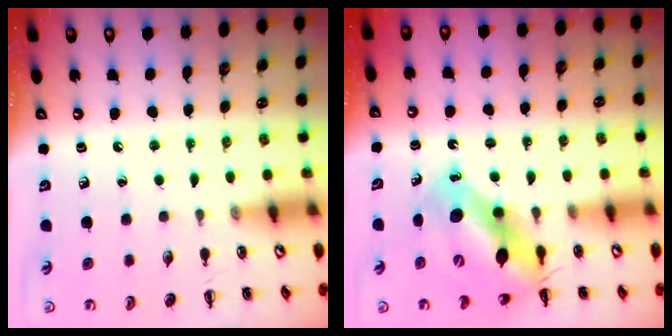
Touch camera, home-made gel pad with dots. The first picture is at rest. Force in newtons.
{"total": 10.5, "press": 10.1, "slide": 2.7}